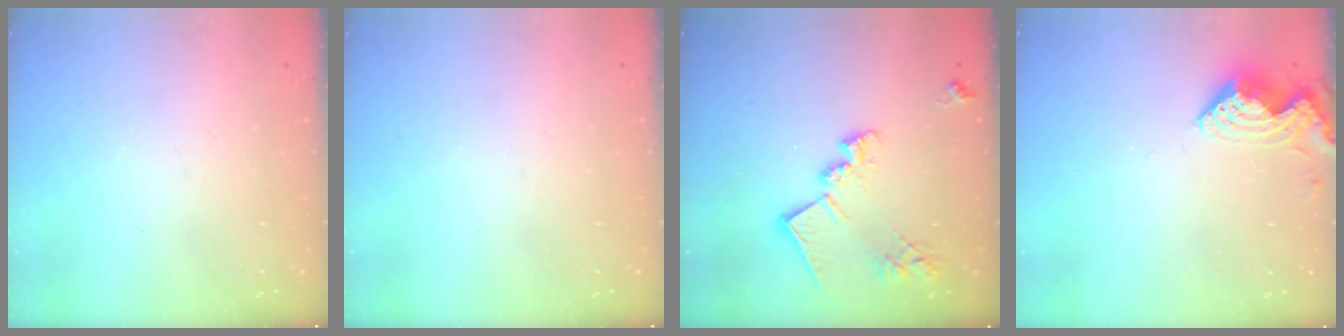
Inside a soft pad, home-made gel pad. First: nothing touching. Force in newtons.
{"total": 0.0}
{"total": 16.3, "press": 16.3, "slide": 0.8}
{"total": 9.3, "press": 9.3, "slide": 0.3}